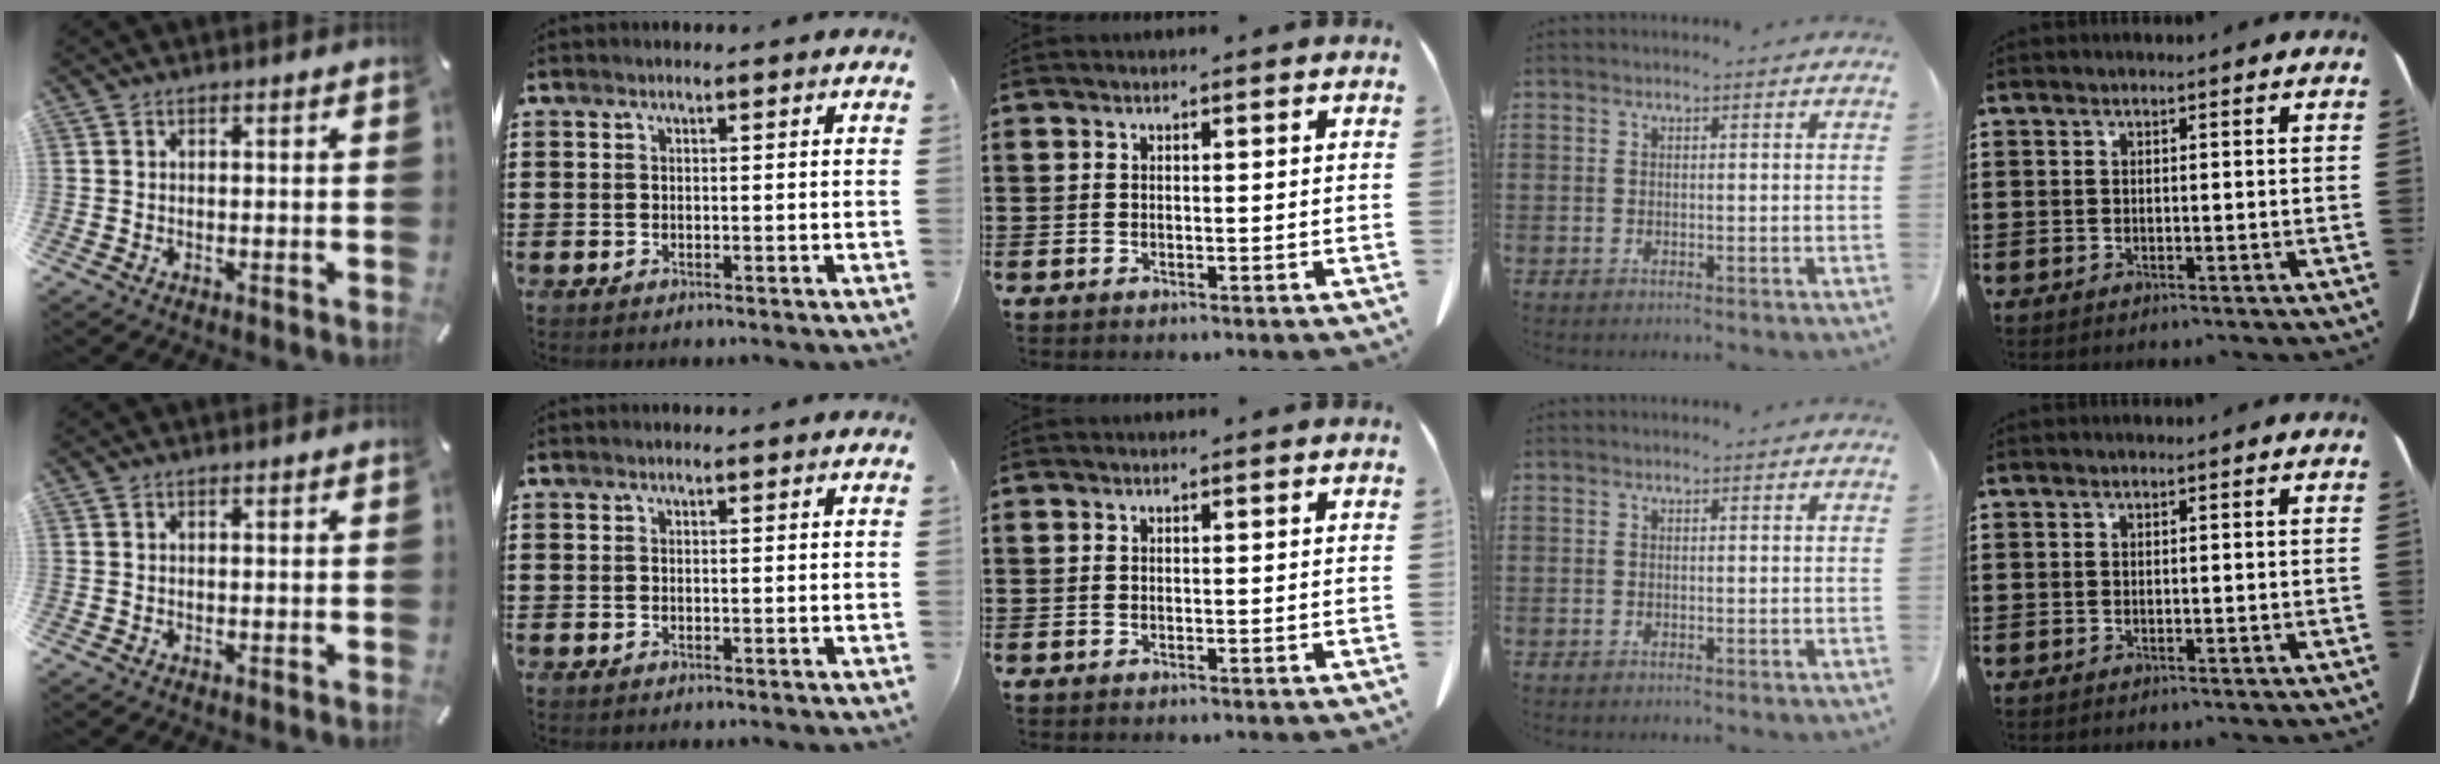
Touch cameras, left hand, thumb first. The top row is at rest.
{}